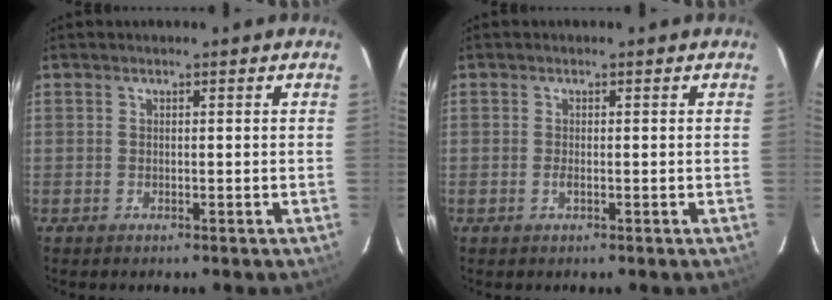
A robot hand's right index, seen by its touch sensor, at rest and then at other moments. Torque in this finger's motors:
{"motor_torque": [-0.05, 0.04, 0.00, 0.00]}